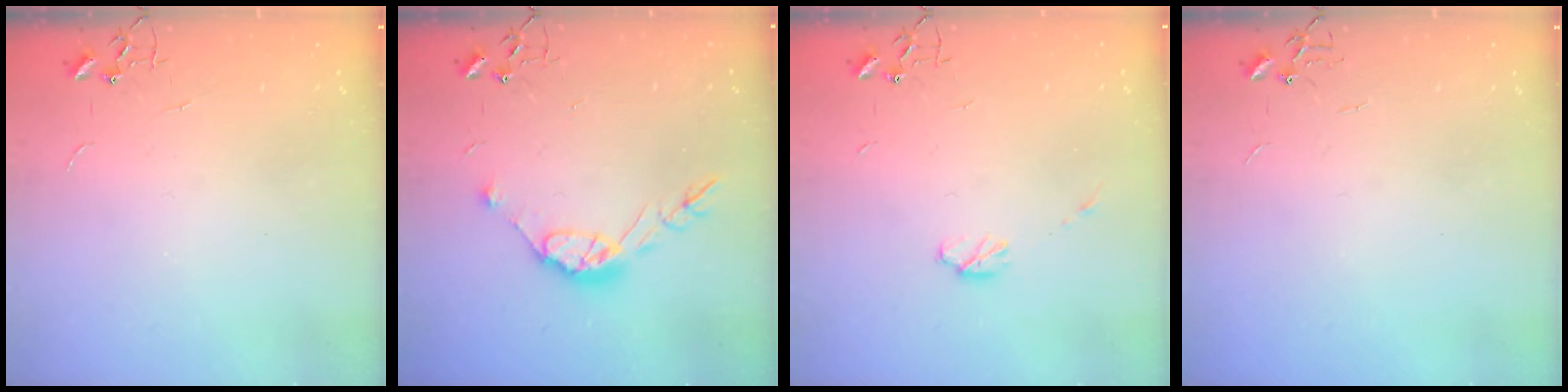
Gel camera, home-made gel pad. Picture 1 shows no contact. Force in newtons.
{"total": 10.9, "press": 10.8, "slide": 0.8}
{"total": 4.9, "press": 4.8, "slide": 1.0}
{"total": 0.0}